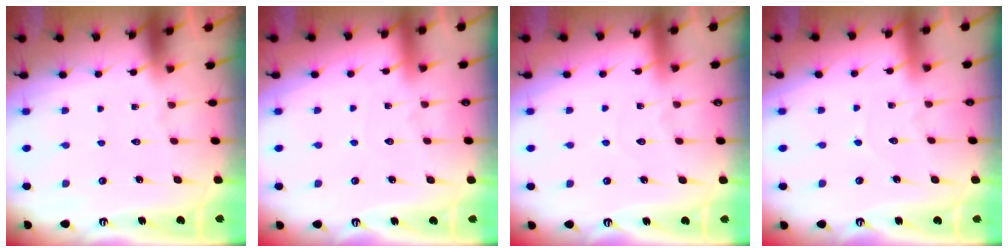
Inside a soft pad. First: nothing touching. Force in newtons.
{"total": 2.4, "press": 2.4, "slide": 0.2}
{"total": 2.7, "press": 2.7, "slide": 0.4}
{"total": 3.9, "press": 3.9, "slide": 0.3}